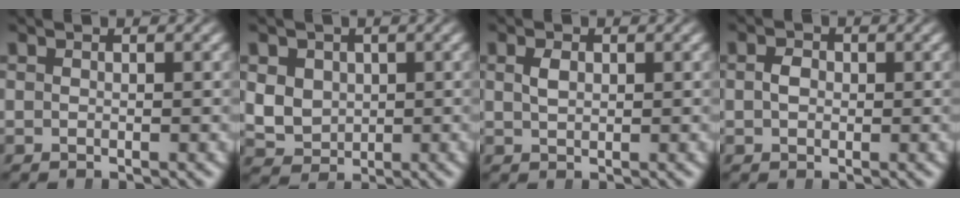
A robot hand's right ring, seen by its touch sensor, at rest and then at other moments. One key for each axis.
{"total": 6.4, "fx": -0.2, "fy": 6.0, "fz": 2.2, "tx": -0.073, "ty": -0.032, "tz": 0.012}
{"total": 1.0, "fx": 0.2, "fy": 0.6, "fz": 0.7, "tx": -0.013, "ty": -0.006, "tz": 0.012}
{"total": 1.1, "fx": -0.1, "fy": 0.9, "fz": 0.6, "tx": -0.011, "ty": -0.004, "tz": 0.001}